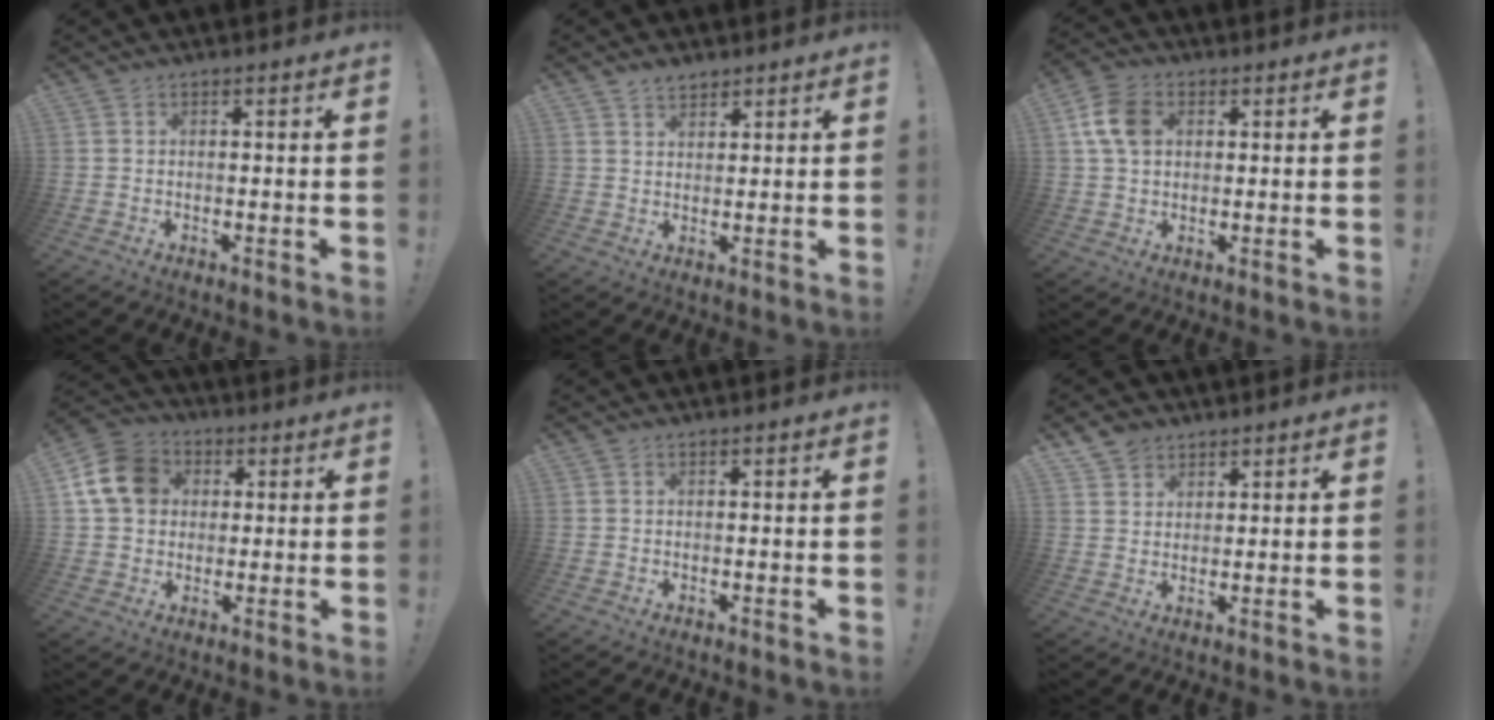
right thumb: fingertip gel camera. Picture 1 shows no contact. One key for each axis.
{"total": 3.5, "fx": 2.9, "fy": 1.7, "fz": 0.9, "tx": -0.011, "ty": -0.014, "tz": 0.054}
{"total": 9.2, "fx": 2.1, "fy": 6.7, "fz": 6.0, "tx": -0.121, "ty": 0.014, "tz": 0.045}
{"total": 13.4, "fx": 3.2, "fy": 11.0, "fz": 7.0, "tx": -0.115, "ty": 0.009, "tz": 0.068}
{"total": 0.0}
{"total": 4.7, "fx": 3.6, "fy": 3.0, "fz": 0.7, "tx": -0.007, "ty": -0.022, "tz": 0.067}